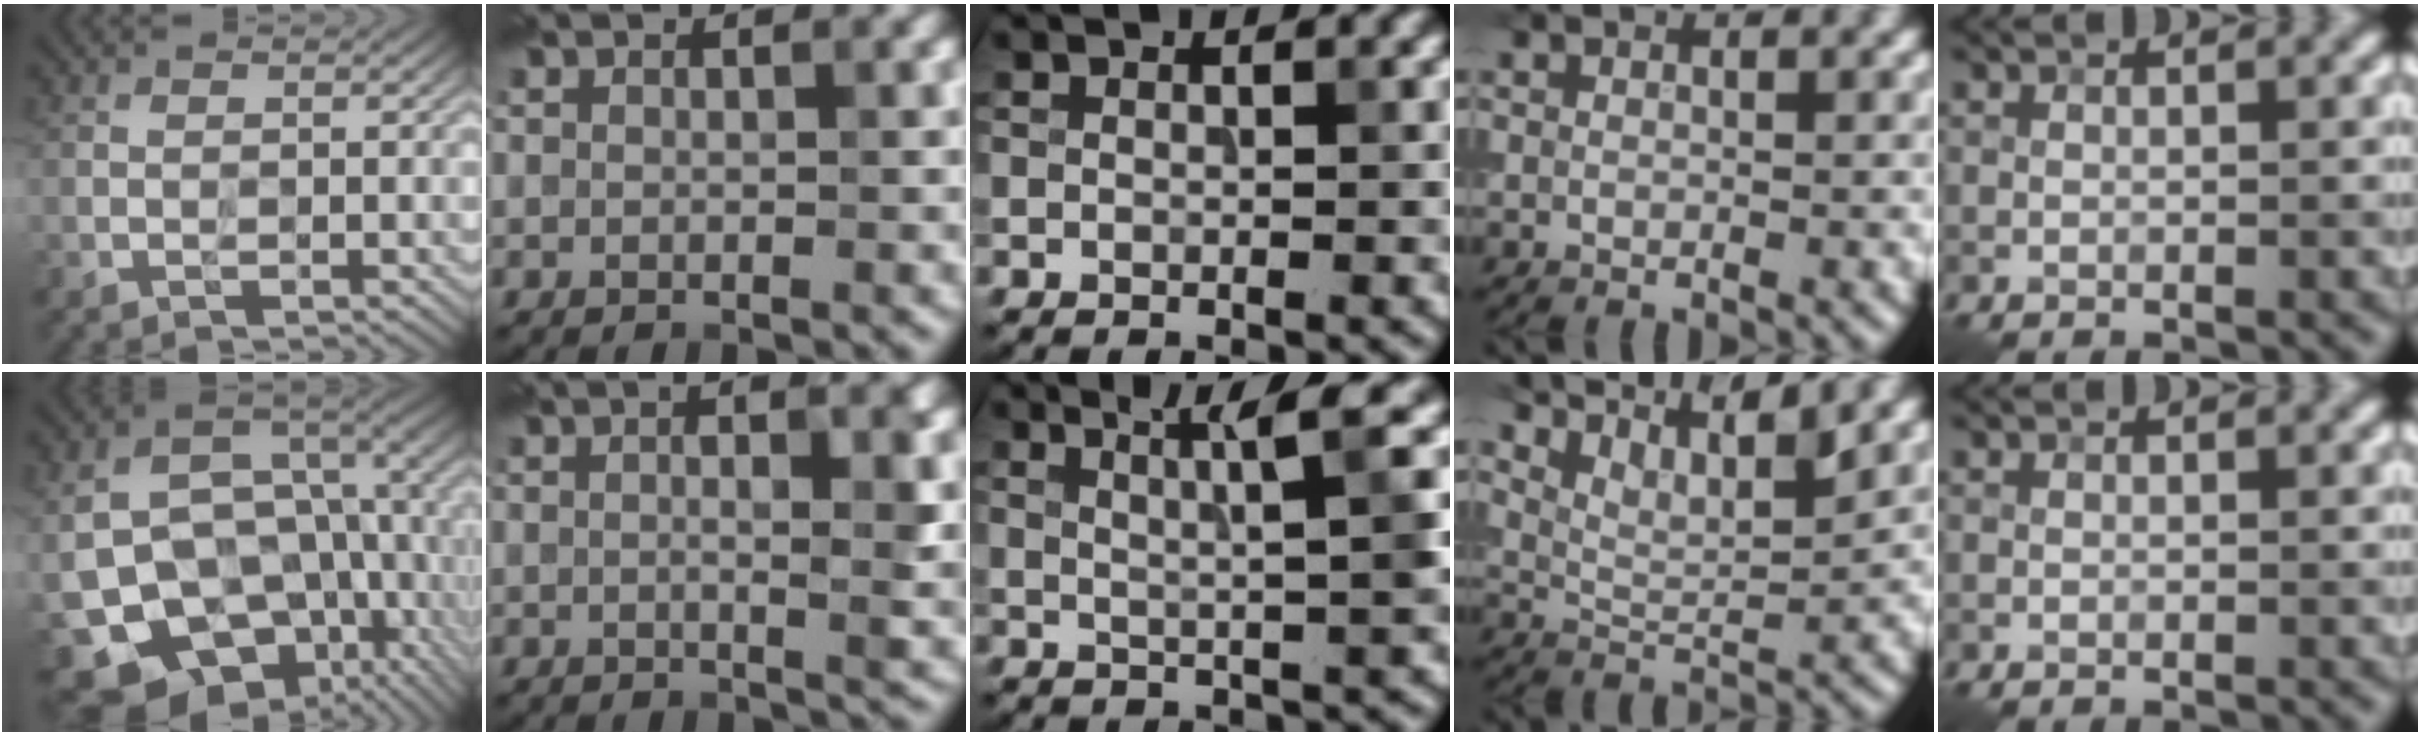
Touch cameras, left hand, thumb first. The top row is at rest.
{"thumb": {"total": 18.3, "force": [-3.2, 12.9, 12.5], "torque": [-0.240, -0.044, -0.007]}, "index": {"total": 5.1, "force": [0.6, 1.1, 4.9], "torque": [-0.059, 0.012, 0.000]}, "middle": {"total": 4.4, "force": [2.1, 0.5, 3.8], "torque": [-0.053, 0.009, 0.034]}, "ring": {"total": 6.5, "force": [5.1, 1.8, 3.6], "torque": [-0.067, 0.020, 0.064]}}